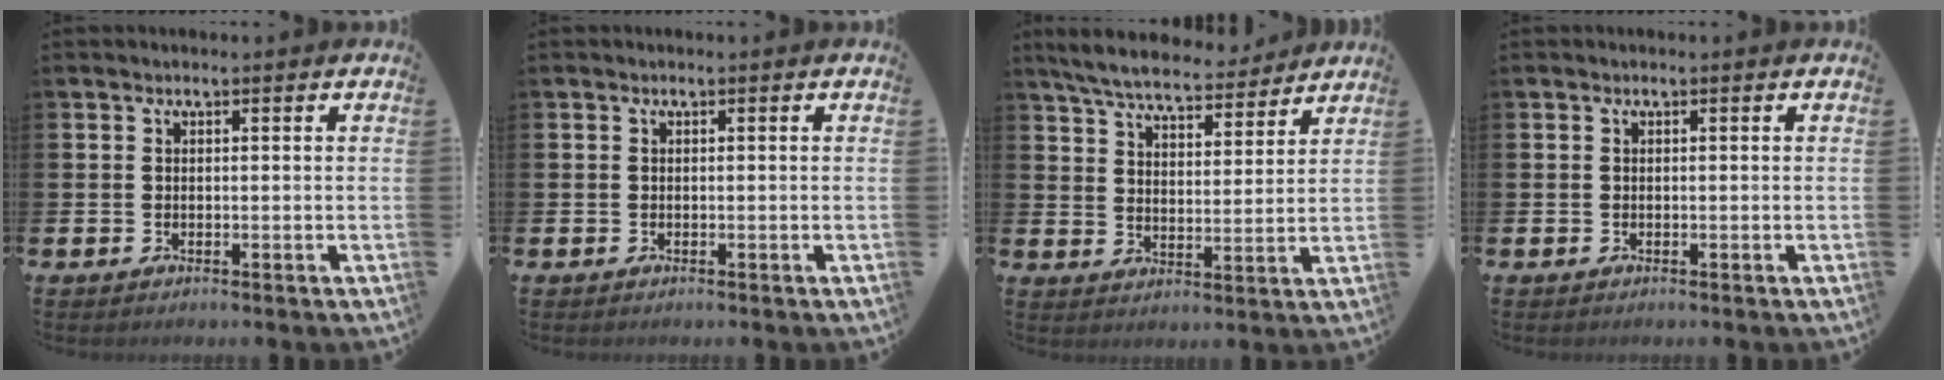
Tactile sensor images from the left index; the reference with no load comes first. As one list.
[{"total": 0.0}, {"total": 6.9, "force": [6.6, 1.1, 1.8], "torque": [-0.060, -0.037, 0.115]}, {"total": 0.0}]